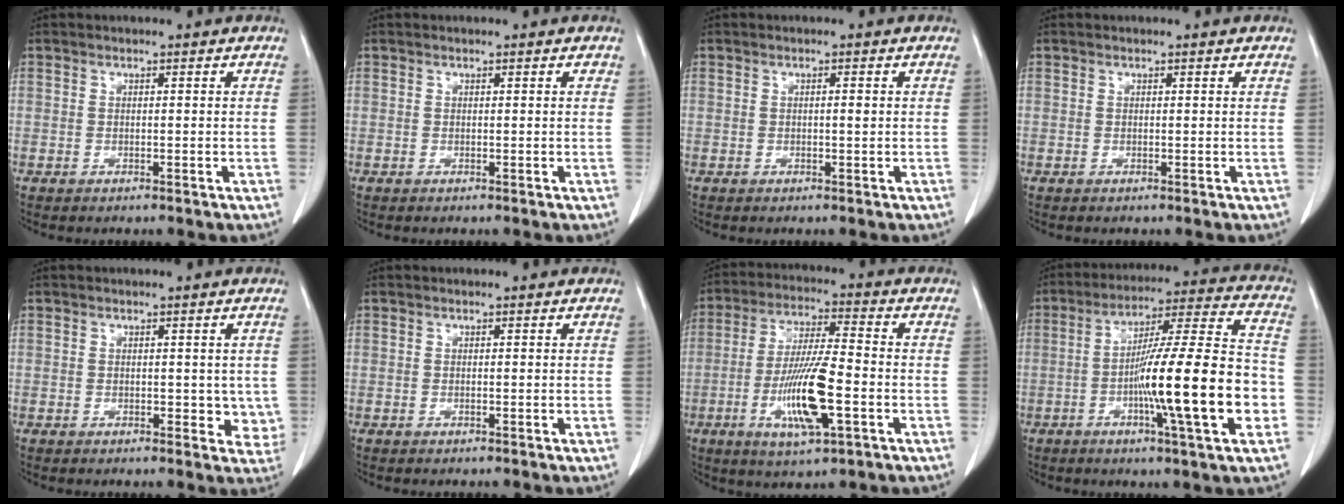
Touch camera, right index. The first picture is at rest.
{"total": 0.0}
{"total": 0.9, "force": [0.1, 0.1, 0.9], "torque": [-0.015, 0.000, 0.002]}
{"total": 0.0}
{"total": 3.4, "force": [0.1, 2.2, 2.6], "torque": [-0.010, -0.003, 0.001]}
{"total": 0.0}
{"total": 12.5, "force": [-3.8, 1.8, 11.8], "torque": [-0.229, -0.010, -0.067]}
{"total": 19.2, "force": [-4.7, 0.3, 18.6], "torque": [-0.285, 0.001, -0.077]}